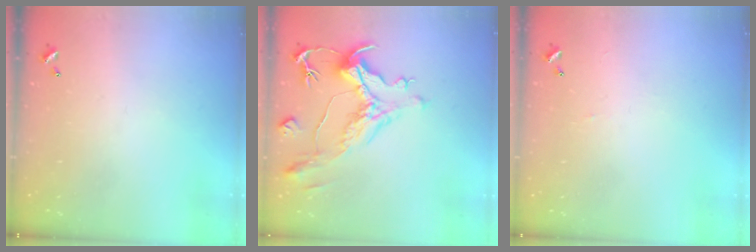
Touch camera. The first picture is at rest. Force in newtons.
{"total": 1.9, "press": 0.8, "slide": 1.7}
{"total": 0.5, "press": 0.3, "slide": 0.4}